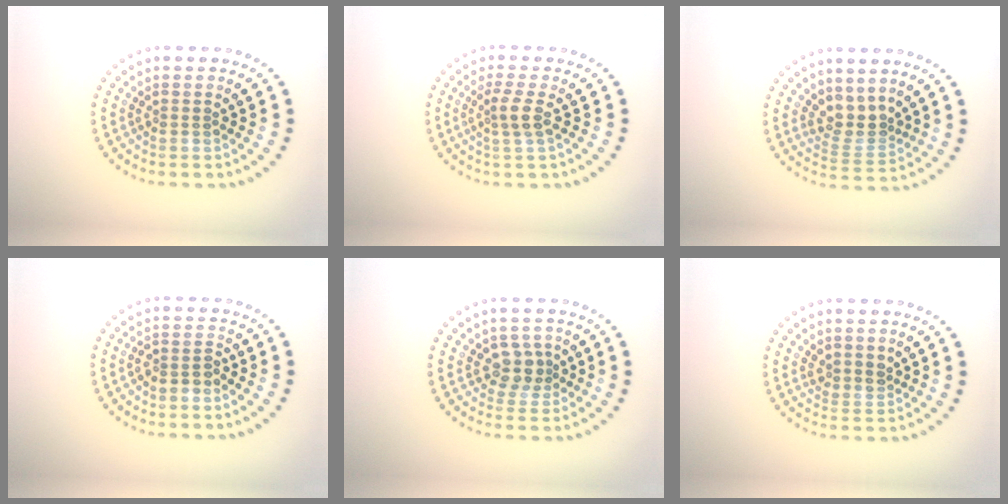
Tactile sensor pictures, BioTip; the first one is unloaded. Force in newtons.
{"total": 2.1, "press": 1.7, "slide": 1.2}
{"total": 2.8, "press": 2.0, "slide": 1.9}
{"total": 1.7, "press": 1.4, "slide": 1.0}
{"total": 2.3, "press": 1.8, "slide": 1.4}
{"total": 1.5, "press": 1.2, "slide": 0.9}